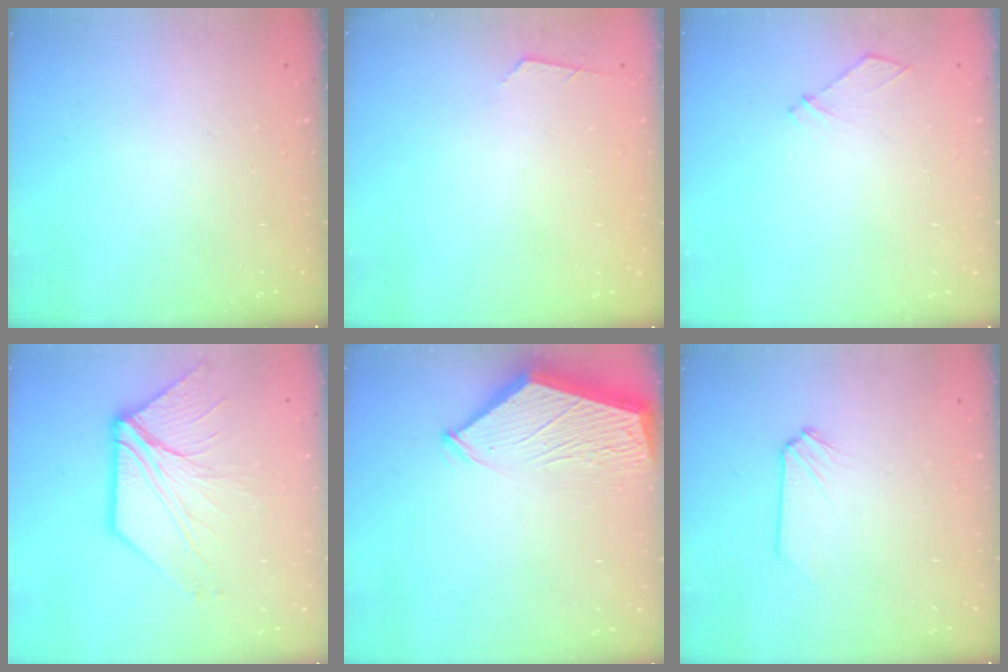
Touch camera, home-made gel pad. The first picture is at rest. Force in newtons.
{"total": 1.7, "press": 1.7, "slide": 0.2}
{"total": 3.9, "press": 3.9, "slide": 0.5}
{"total": 9.4, "press": 9.4, "slide": 0.3}
{"total": 3.8, "press": 3.8, "slide": 0.6}
{"total": 0.0}